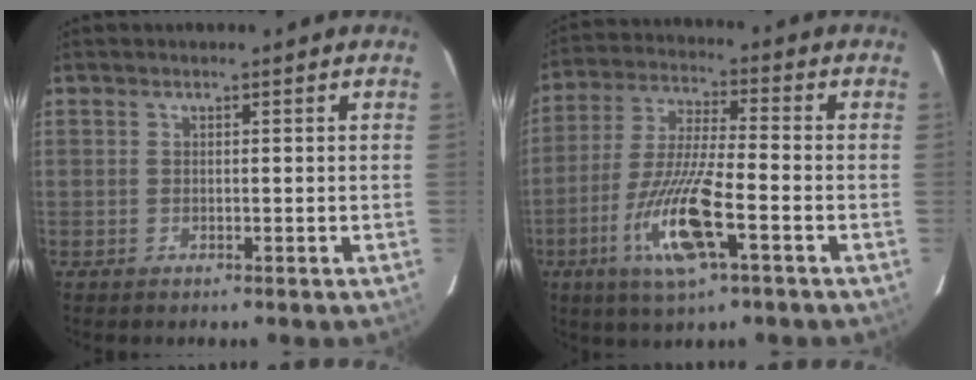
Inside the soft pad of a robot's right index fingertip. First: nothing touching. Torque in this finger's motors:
{"motor_torque": [0.36, -0.06, 0.19, 0.18]}